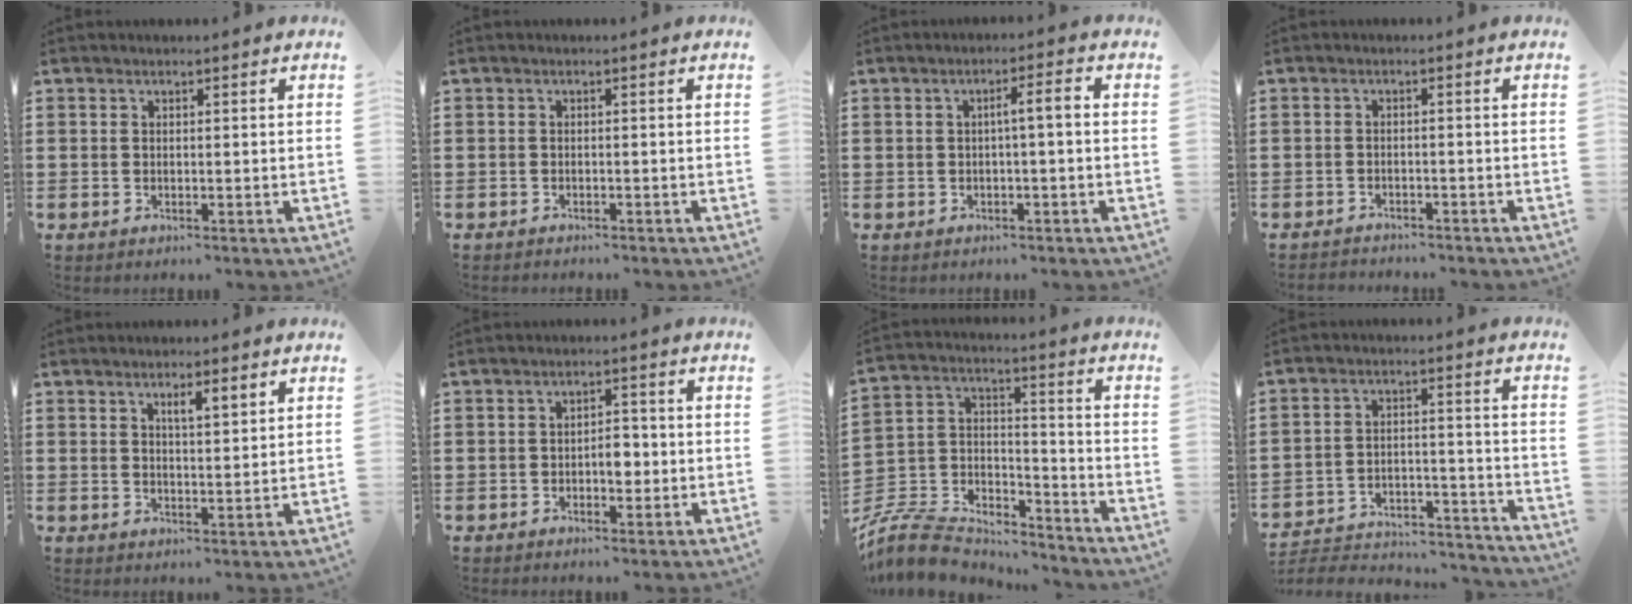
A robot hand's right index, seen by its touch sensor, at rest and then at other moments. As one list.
[{"total": 0.8, "force": [-0.8, 0.0, 0.0], "torque": [-0.002, -0.001, -0.017]}, {"total": 2.7, "force": [-0.4, 0.1, 2.7], "torque": [-0.047, 0.000, -0.010]}, {"total": 1.7, "force": [-1.6, 0.2, 0.0], "torque": [-0.005, 0.000, -0.036]}, {"total": 3.0, "force": [1.4, 0.6, 2.6], "torque": [-0.045, 0.001, 0.020]}, {"total": 3.2, "force": [-0.7, 1.7, 2.6], "torque": [-0.040, 0.000, -0.015]}, {"total": 9.3, "force": [-8.5, 2.8, 2.2], "torque": [-0.070, 0.009, -0.173]}, {"total": 4.2, "force": [-4.0, 0.9, 1.0], "torque": [-0.022, 0.000, -0.083]}]